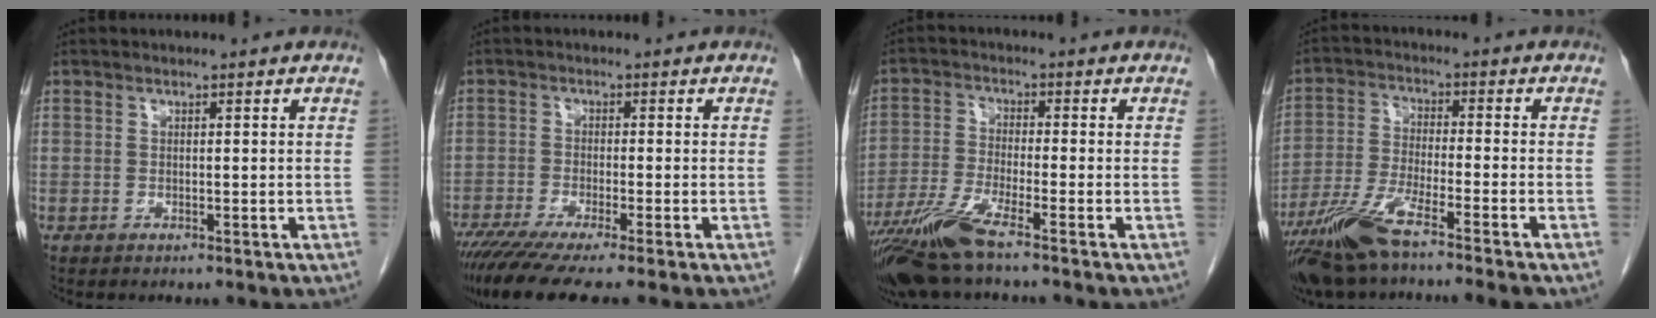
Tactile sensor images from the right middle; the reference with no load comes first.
{"total": 11.0, "force": [-8.7, -0.2, 6.8], "torque": [-0.103, -0.030, -0.141]}
{"total": 8.5, "force": [-6.0, 0.1, 6.0], "torque": [-0.128, -0.026, -0.118]}
{"total": 10.8, "force": [-7.7, -0.2, 7.5], "torque": [-0.152, -0.029, -0.142]}